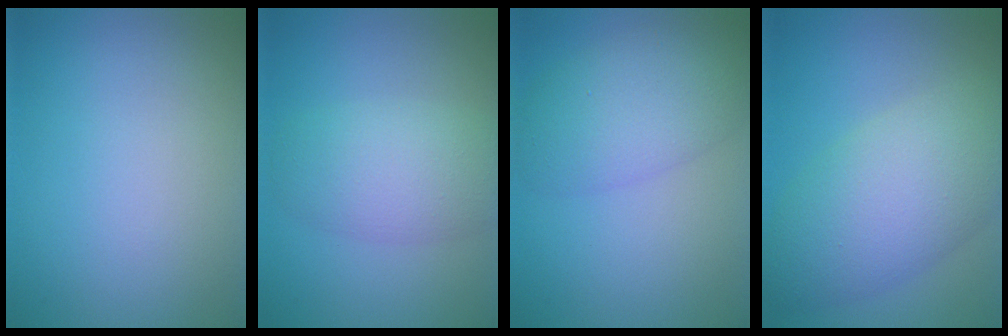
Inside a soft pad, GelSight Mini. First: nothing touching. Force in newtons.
{"total": 5.1, "press": 5.1, "slide": 0.1}
{"total": 5.2, "press": 5.1, "slide": 0.3}
{"total": 8.1, "press": 8.1, "slide": 0.4}